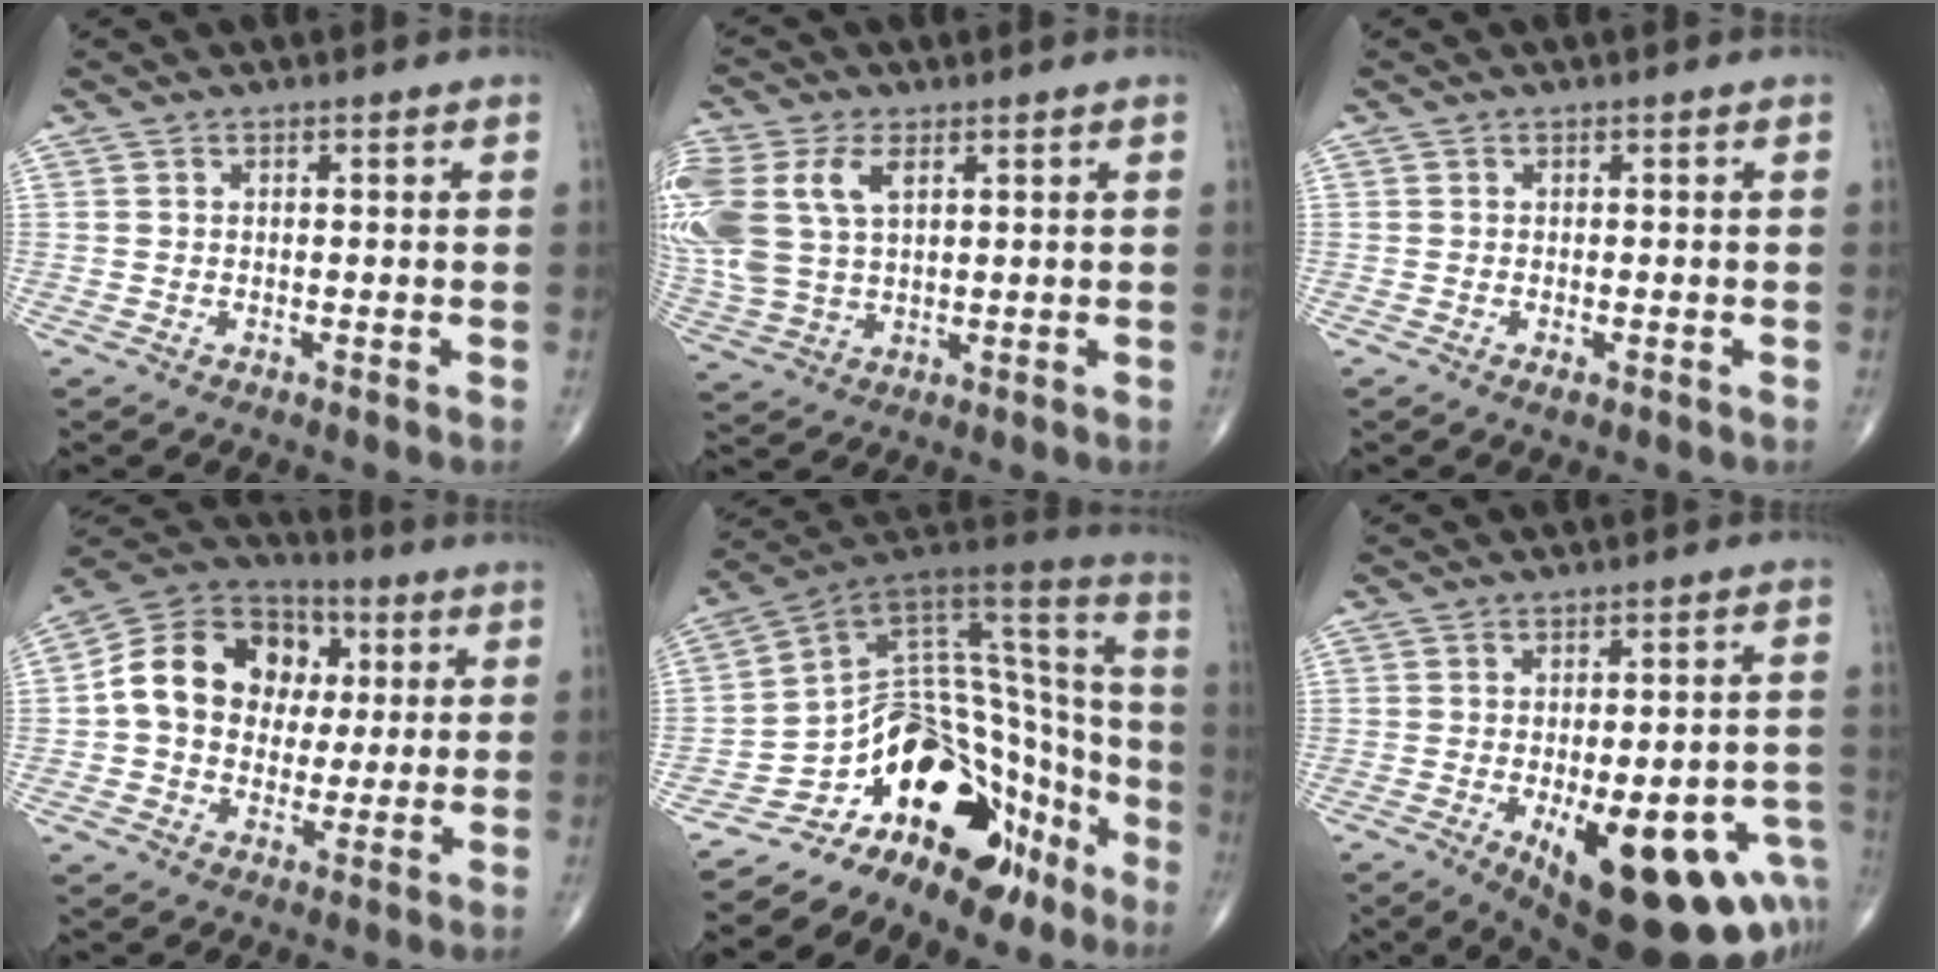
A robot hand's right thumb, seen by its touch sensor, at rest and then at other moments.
{"total": 16.2, "force": [4.6, 10.1, 11.9], "torque": [-0.302, 0.008, 0.093]}
{"total": 1.0, "force": [-0.5, 0.4, 0.8], "torque": [-0.014, -0.002, -0.007]}
{"total": 16.3, "force": [2.0, 13.2, 9.4], "torque": [-0.126, 0.021, 0.026]}
{"total": 22.8, "force": [-14.5, 12.8, 12.1], "torque": [-0.080, 0.164, -0.225]}
{"total": 24.2, "force": [-10.3, 9.9, 19.5], "torque": [-0.179, 0.024, -0.121]}